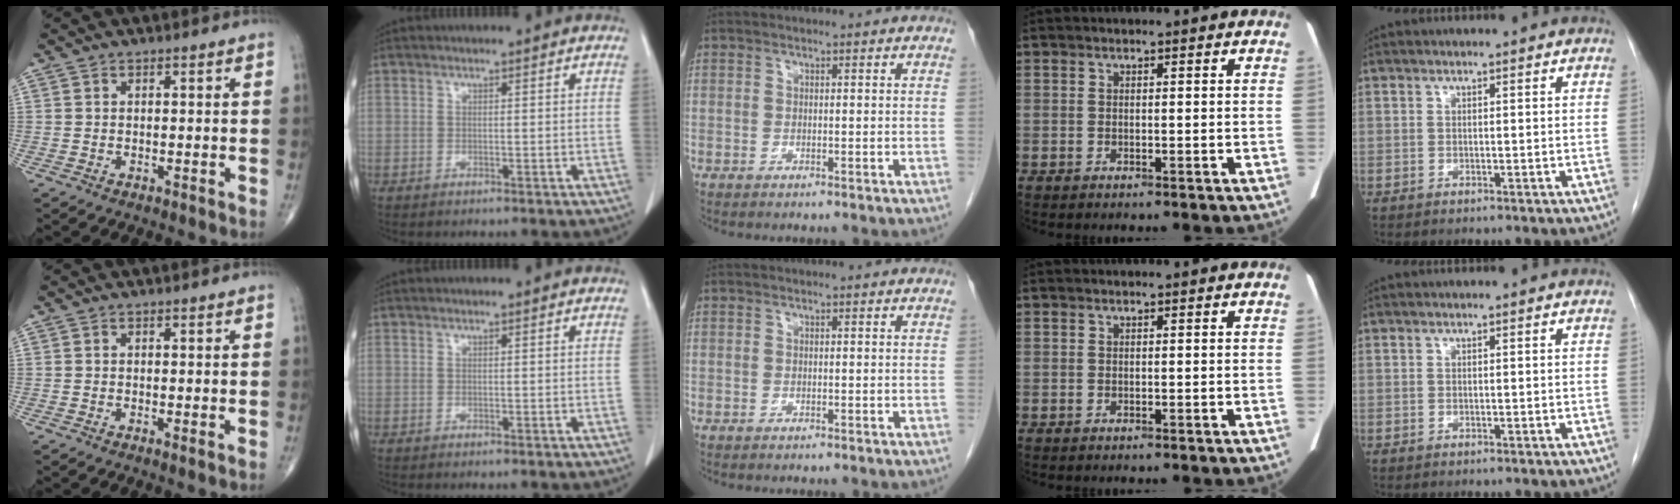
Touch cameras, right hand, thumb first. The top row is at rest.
{"thumb": {"total": 0.6, "force": [0.0, 0.0, 0.6], "torque": [-0.014, -0.004, -0.003]}}